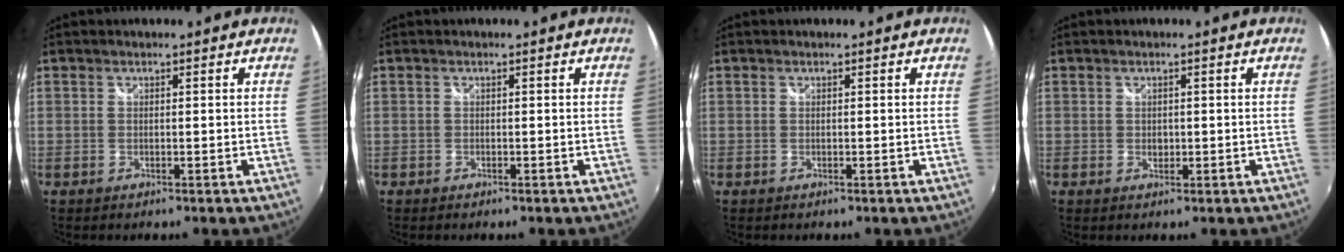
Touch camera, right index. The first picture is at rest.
{"total": 0.8, "force": [-0.4, 0.7, -0.1], "torque": [-0.001, 0.001, -0.007]}
{"total": 0.0}
{"total": 1.1, "force": [0.0, 1.0, 0.4], "torque": [-0.004, -0.001, 0.000]}